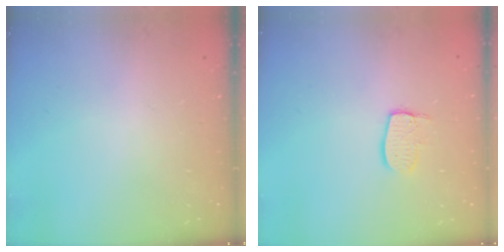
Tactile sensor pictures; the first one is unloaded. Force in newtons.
{"total": 7.6, "press": 7.6, "slide": 0.2}